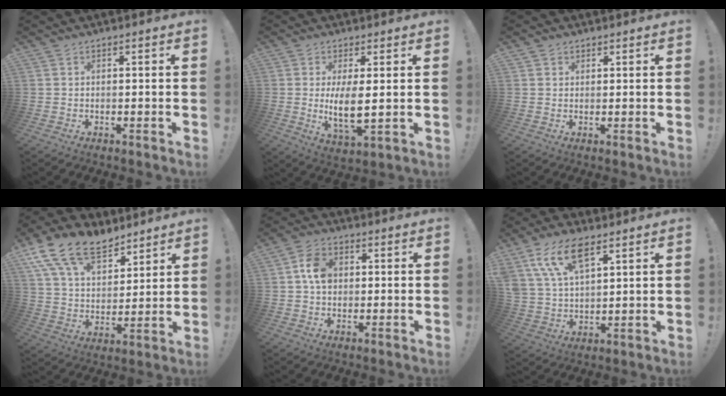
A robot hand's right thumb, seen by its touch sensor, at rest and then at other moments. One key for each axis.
{"total": 8.3, "fx": 0.9, "fy": 2.9, "fz": 7.8, "tx": -0.137, "ty": -0.023, "tz": 0.014}
{"total": 1.3, "fx": 1.0, "fy": 0.9, "fz": 0.2, "tx": 0.000, "ty": -0.002, "tz": 0.018}
{"total": 17.2, "fx": 11.5, "fy": 9.5, "fz": 8.6, "tx": -0.158, "ty": -0.068, "tz": 0.214}
{"total": 8.2, "fx": 1.1, "fy": 6.2, "fz": 5.2, "tx": -0.082, "ty": 0.016, "tz": 0.025}
{"total": 13.6, "fx": 8.0, "fy": 6.6, "fz": 8.7, "tx": -0.178, "ty": -0.025, "tz": 0.150}